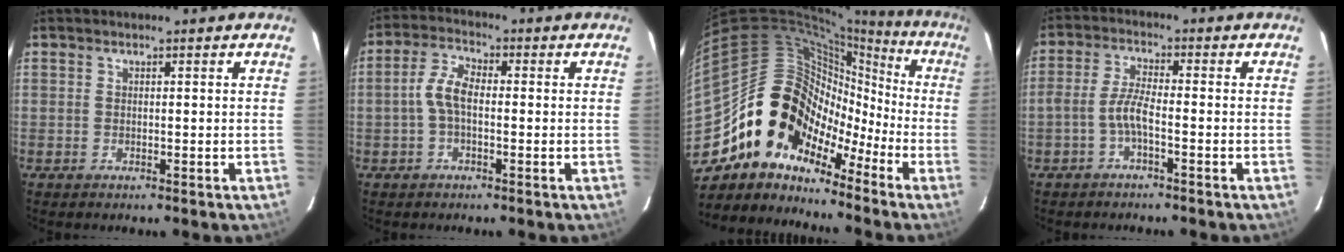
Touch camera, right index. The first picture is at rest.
{"total": 5.2, "force": [-0.7, 2.4, 4.5], "torque": [-0.098, 0.016, -0.016]}
{"total": 16.9, "force": [-8.3, 13.3, 6.3], "torque": [-0.115, 0.043, -0.167]}
{"total": 4.0, "force": [-1.9, 0.6, 3.4], "torque": [-0.080, 0.009, -0.040]}